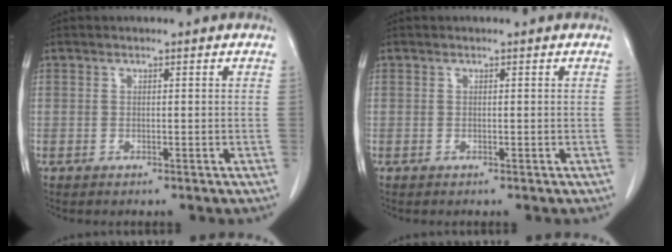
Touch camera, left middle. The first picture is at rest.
{"total": 0.0}